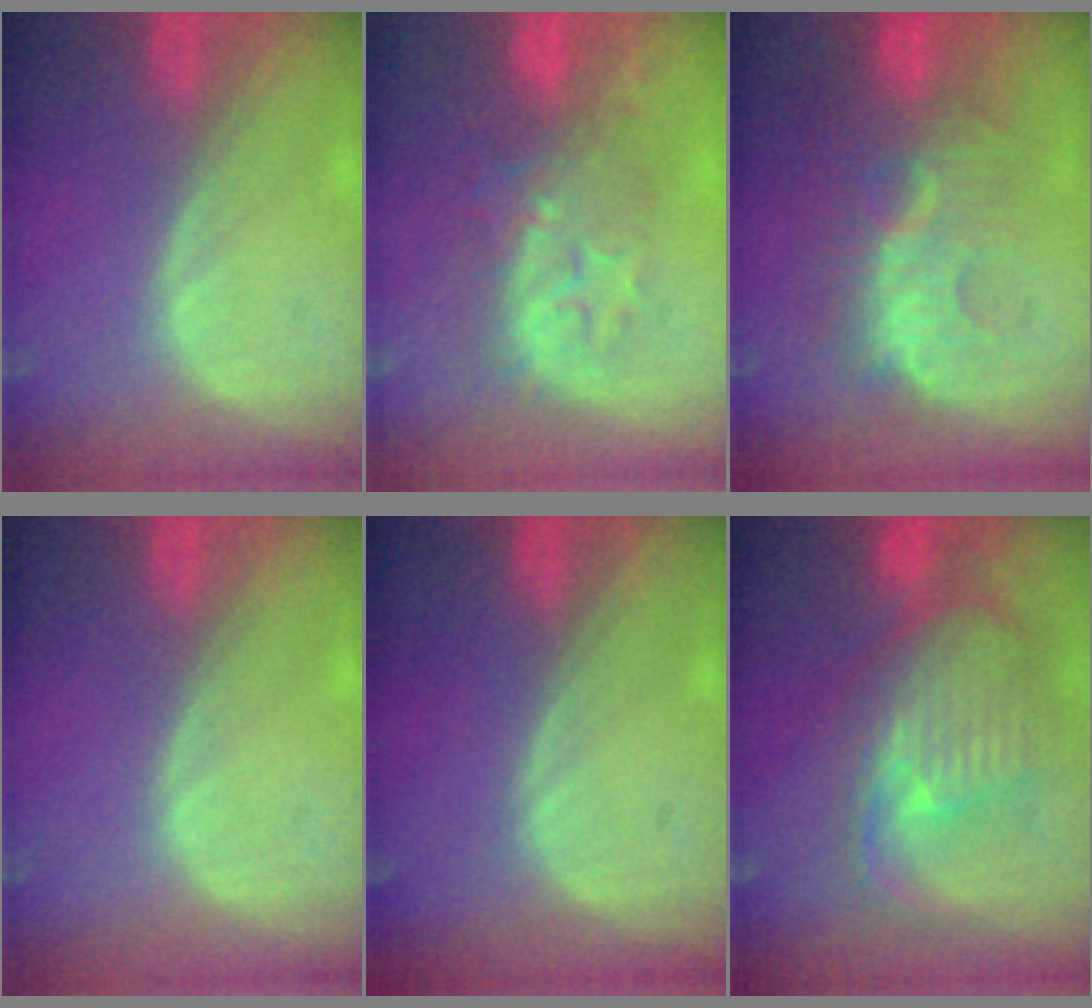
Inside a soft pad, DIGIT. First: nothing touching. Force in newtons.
{"total": 8.4, "press": 8.2, "slide": 2.0}
{"total": 9.4, "press": 9.2, "slide": 2.0}
{"total": 0.0}
{"total": 0.0}
{"total": 10.9, "press": 9.6, "slide": 5.3}